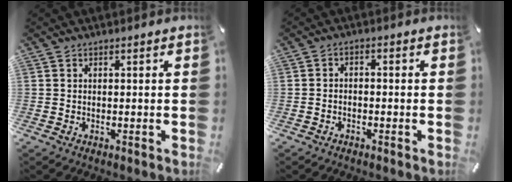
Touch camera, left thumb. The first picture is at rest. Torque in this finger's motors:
{"motor_torque": [-0.21, -0.53, 0.01, 0.13, -0.10]}